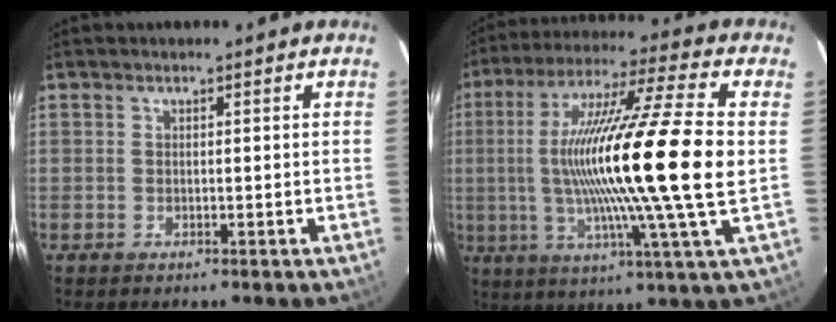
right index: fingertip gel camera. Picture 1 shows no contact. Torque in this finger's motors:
{"motor_torque": [1.98, -0.15, 1.05, 0.21]}